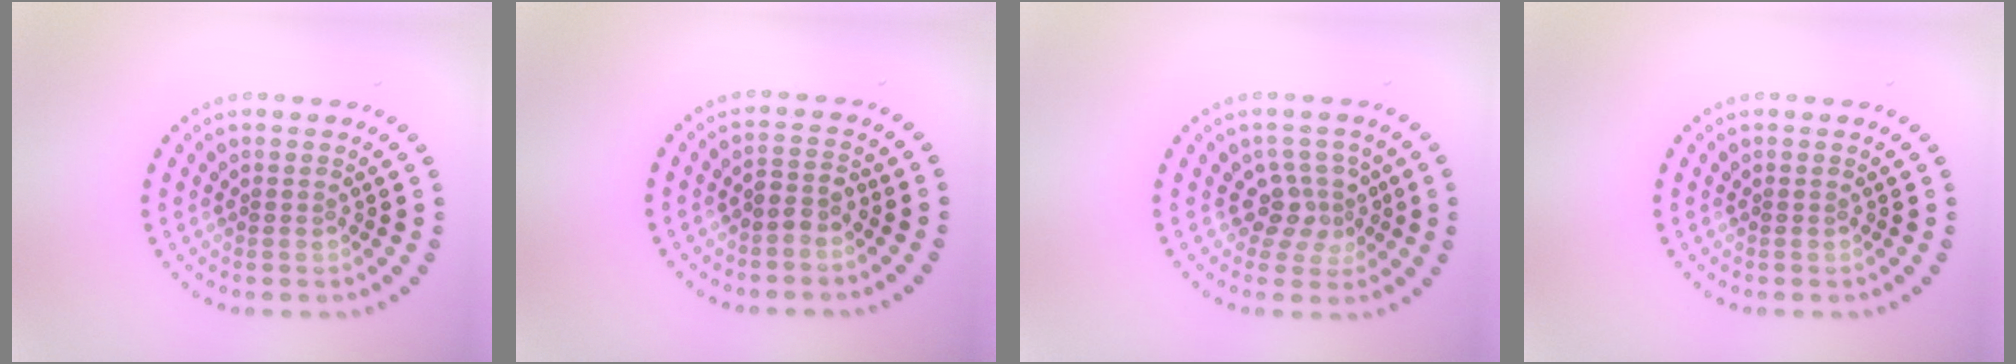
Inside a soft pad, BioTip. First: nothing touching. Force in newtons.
{"total": 1.5, "press": 1.2, "slide": 0.9}
{"total": 2.8, "press": 2.2, "slide": 1.7}
{"total": 0.0}